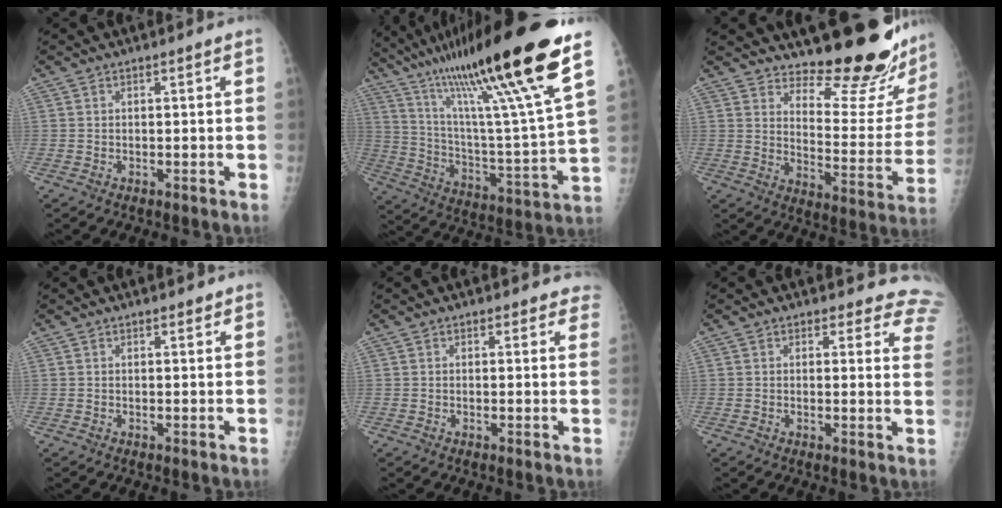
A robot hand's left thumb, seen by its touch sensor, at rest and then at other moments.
{"total": 31.9, "force": [19.8, 3.0, 24.8], "torque": [-0.407, -0.051, 0.335]}
{"total": 19.8, "force": [18.0, 3.5, 7.5], "torque": [-0.062, -0.185, 0.236]}
{"total": 1.0, "force": [0.8, 0.5, 0.3], "torque": [0.000, -0.004, 0.009]}
{"total": 4.0, "force": [3.5, 1.9, 0.1], "torque": [0.039, -0.014, 0.017]}
{"total": 10.6, "force": [9.6, 4.3, 1.5], "torque": [0.047, -0.053, 0.063]}